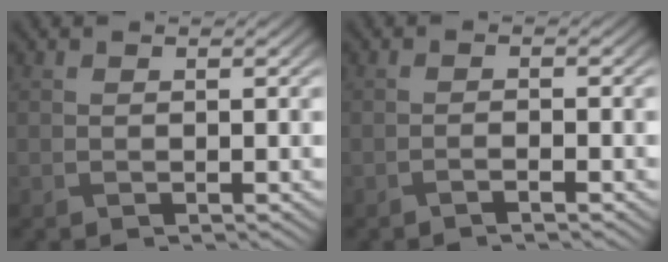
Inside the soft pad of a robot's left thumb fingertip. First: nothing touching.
{"total": 1.2, "force": [-0.7, 0.1, 0.9], "torque": [-0.015, 0.002, -0.016]}